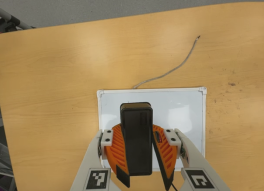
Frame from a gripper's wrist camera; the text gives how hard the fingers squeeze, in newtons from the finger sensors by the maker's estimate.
{"total": 11.1, "left": 10.6, "right": 11.7}